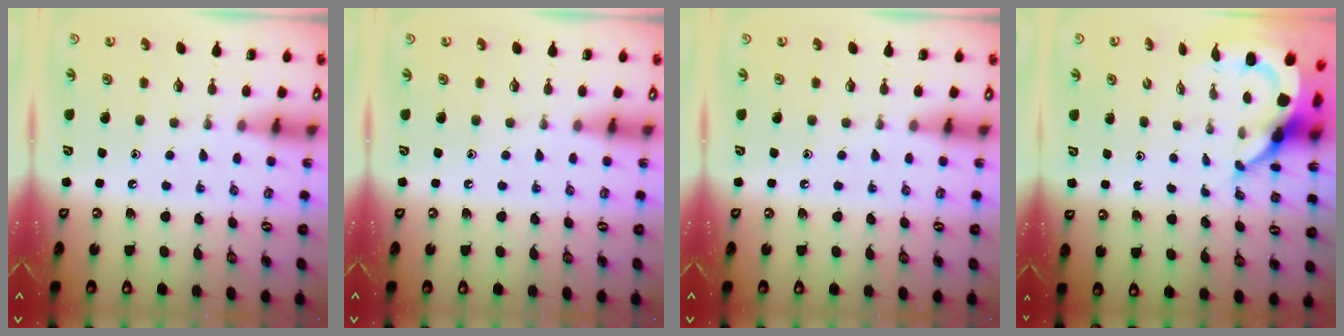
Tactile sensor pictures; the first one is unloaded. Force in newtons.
{"total": 0.0}
{"total": 0.0}
{"total": 6.0, "press": 5.9, "slide": 0.9}